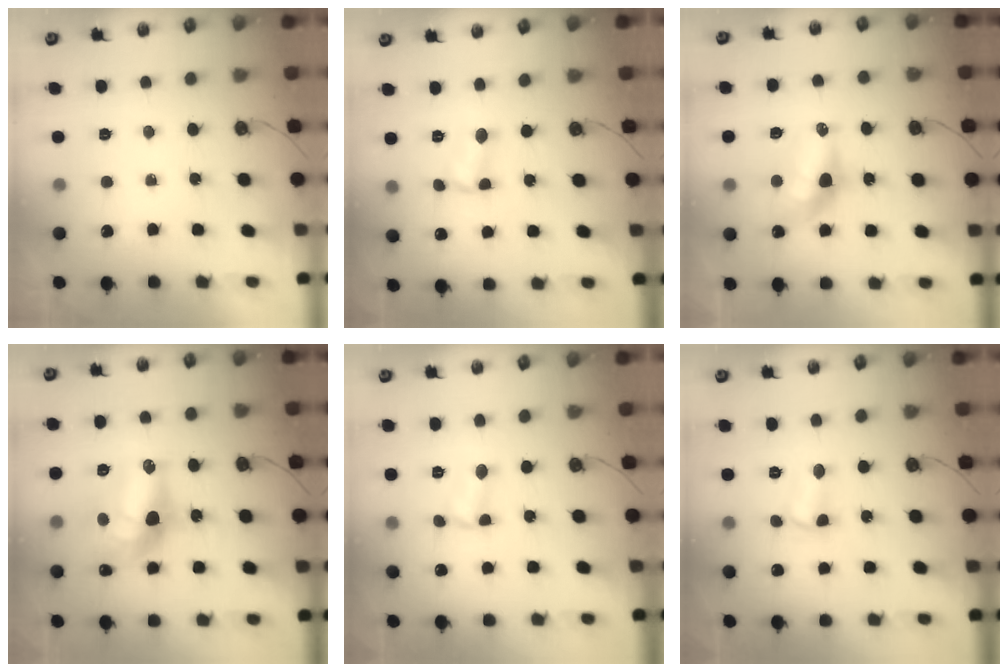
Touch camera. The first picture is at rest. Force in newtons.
{"total": 2.5, "press": 2.5, "slide": 0.2}
{"total": 10.8, "press": 10.8, "slide": 0.8}
{"total": 16.3, "press": 16.2, "slide": 1.4}
{"total": 1.4, "press": 1.4, "slide": 0.2}
{"total": 2.6, "press": 2.3, "slide": 1.1}